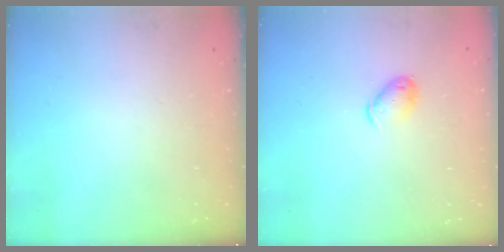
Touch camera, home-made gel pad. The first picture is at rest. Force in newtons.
{"total": 6.2, "press": 6.1, "slide": 0.9}